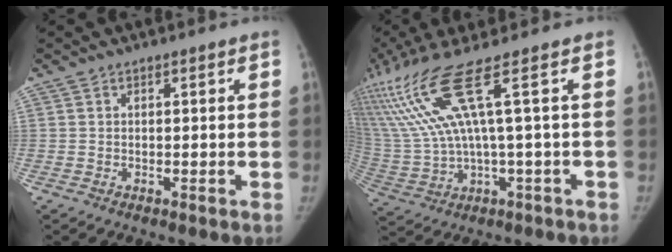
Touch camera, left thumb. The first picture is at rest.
{"total": 17.1, "force": [5.9, 1.3, 16.0], "torque": [-0.369, 0.002, 0.126]}